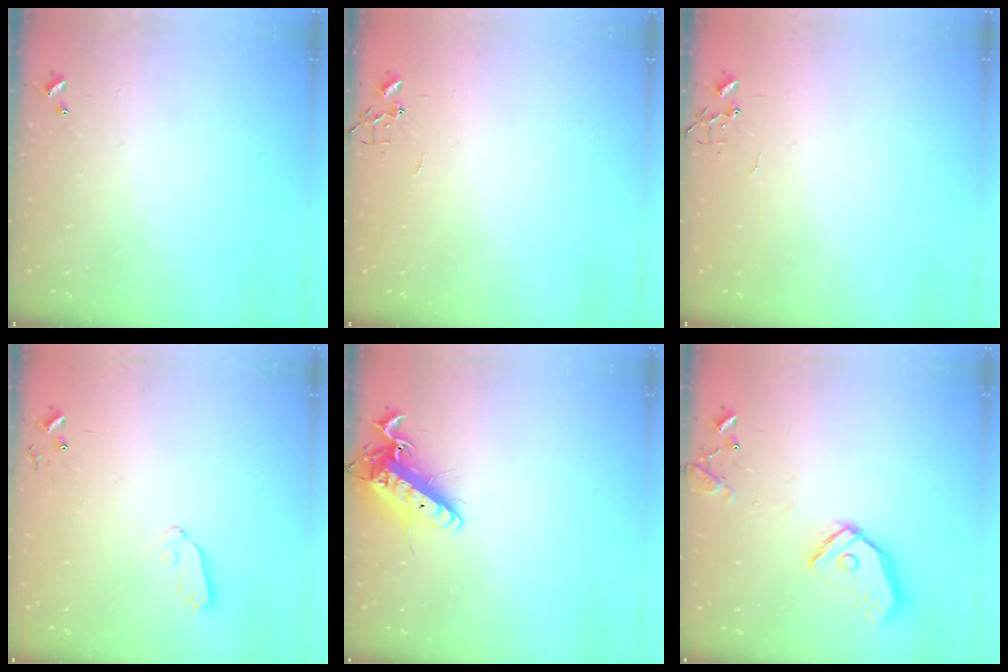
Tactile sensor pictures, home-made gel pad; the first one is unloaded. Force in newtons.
{"total": 0.0}
{"total": 0.0}
{"total": 6.0, "press": 6.0, "slide": 0.5}
{"total": 15.4, "press": 15.1, "slide": 2.8}
{"total": 15.9, "press": 15.7, "slide": 2.6}